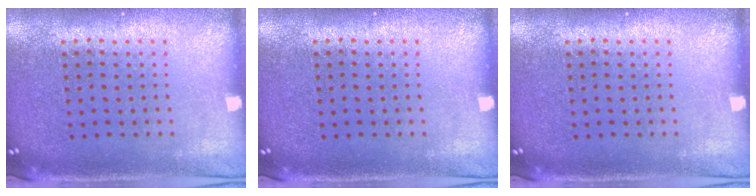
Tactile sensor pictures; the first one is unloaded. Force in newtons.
{"total": 0.0}
{"total": 0.0}